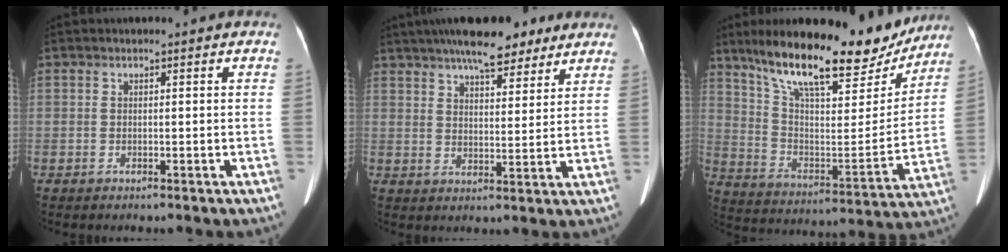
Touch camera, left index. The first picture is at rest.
{"total": 13.8, "force": [10.7, 3.9, 7.9], "torque": [-0.130, 0.031, 0.163]}
{"total": 24.8, "force": [19.5, 6.1, 14.1], "torque": [-0.231, -0.006, 0.304]}